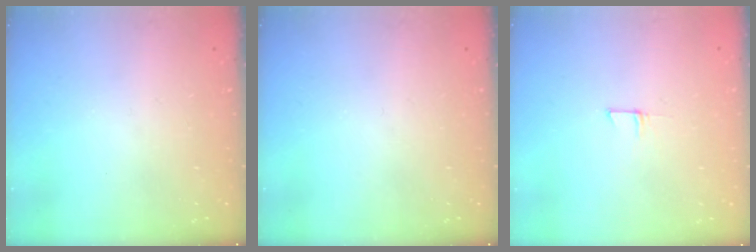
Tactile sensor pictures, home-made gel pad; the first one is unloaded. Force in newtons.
{"total": 0.0}
{"total": 5.6, "press": 5.6, "slide": 0.5}